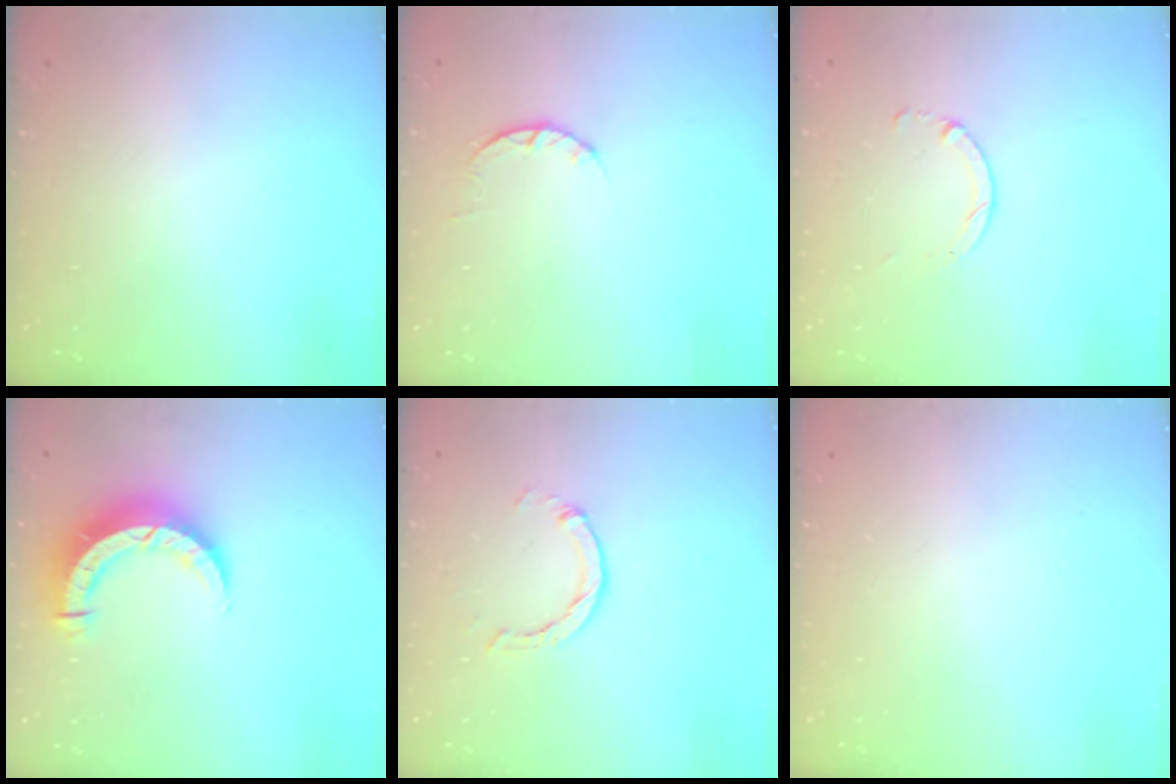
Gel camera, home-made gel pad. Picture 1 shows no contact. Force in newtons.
{"total": 3.2, "press": 3.2, "slide": 0.4}
{"total": 1.8, "press": 1.8, "slide": 0.2}
{"total": 8.3, "press": 8.2, "slide": 1.1}
{"total": 2.9, "press": 2.9, "slide": 0.4}
{"total": 0.0}